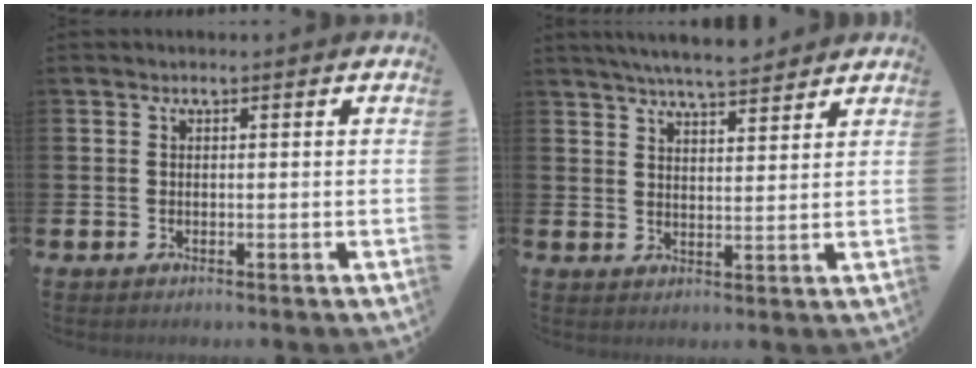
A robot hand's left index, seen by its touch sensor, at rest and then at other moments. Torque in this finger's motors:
{"motor_torque": [0.23, -0.45, 0.62, 0.21]}